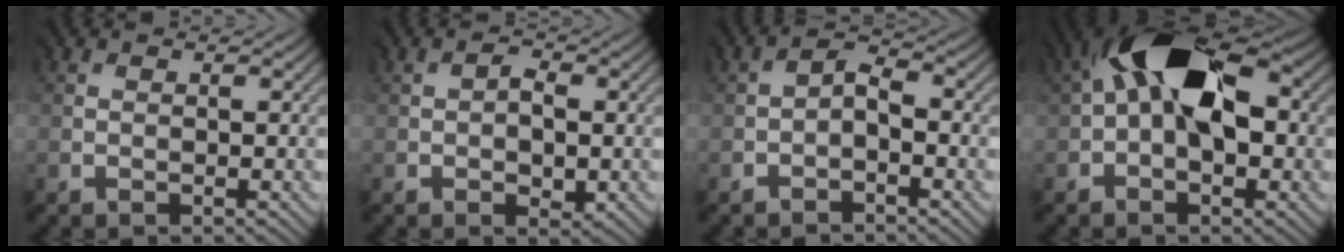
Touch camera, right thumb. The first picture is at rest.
{"total": 2.3, "force": [-0.8, 1.5, 1.5], "torque": [-0.020, -0.002, -0.010]}
{"total": 1.8, "force": [-1.5, 0.7, 0.8], "torque": [-0.011, 0.006, -0.029]}
{"total": 13.5, "force": [2.6, 7.8, 10.7], "torque": [-0.163, 0.027, 0.032]}